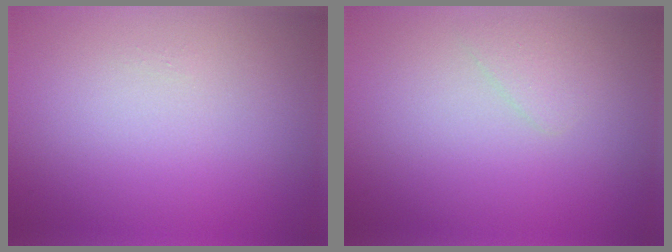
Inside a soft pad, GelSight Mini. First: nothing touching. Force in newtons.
{"total": 0.9, "press": 0.9, "slide": 0.0}